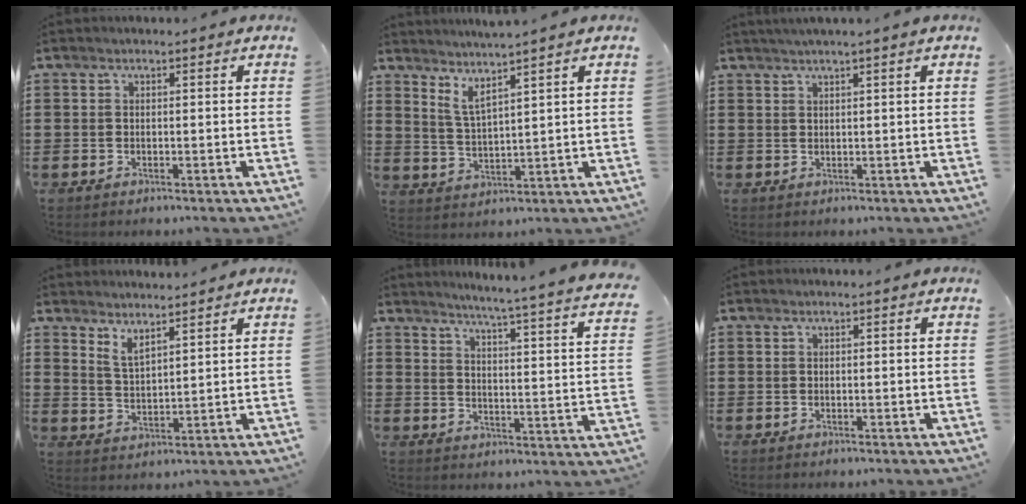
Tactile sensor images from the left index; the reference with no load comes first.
{"total": 3.7, "force": [3.1, -0.2, 2.0], "torque": [-0.050, -0.015, 0.053]}
{"total": 1.5, "force": [1.2, -0.4, 0.8], "torque": [-0.015, -0.001, 0.023]}
{"total": 3.6, "force": [3.4, 0.7, 1.1], "torque": [-0.030, -0.010, 0.062]}
{"total": 4.7, "force": [4.0, -1.5, 2.0], "torque": [-0.051, -0.050, 0.056]}
{"total": 0.0}